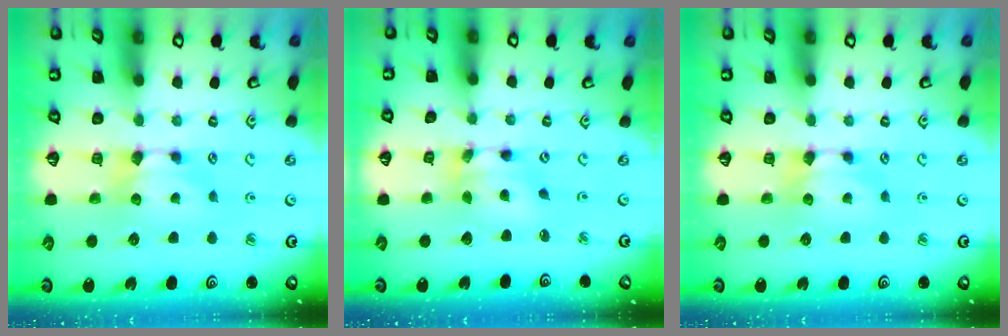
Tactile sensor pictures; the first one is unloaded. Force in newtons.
{"total": 4.8, "press": 4.1, "slide": 2.5}
{"total": 0.0}